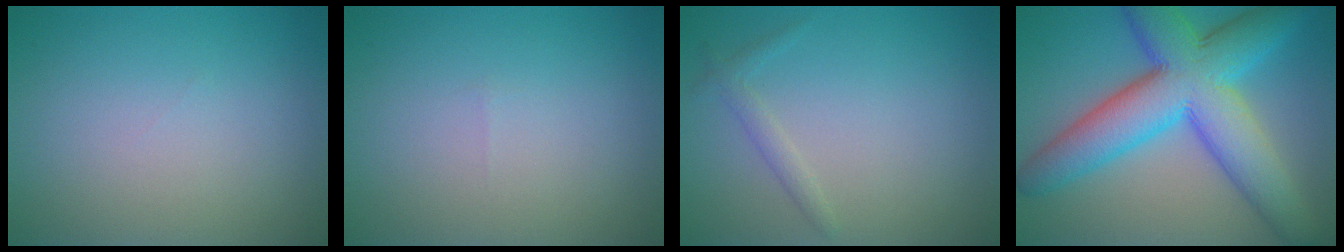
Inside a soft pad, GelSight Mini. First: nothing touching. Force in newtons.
{"total": 0.0}
{"total": 1.3, "press": 1.3, "slide": 0.1}
{"total": 11.4, "press": 11.4, "slide": 0.1}